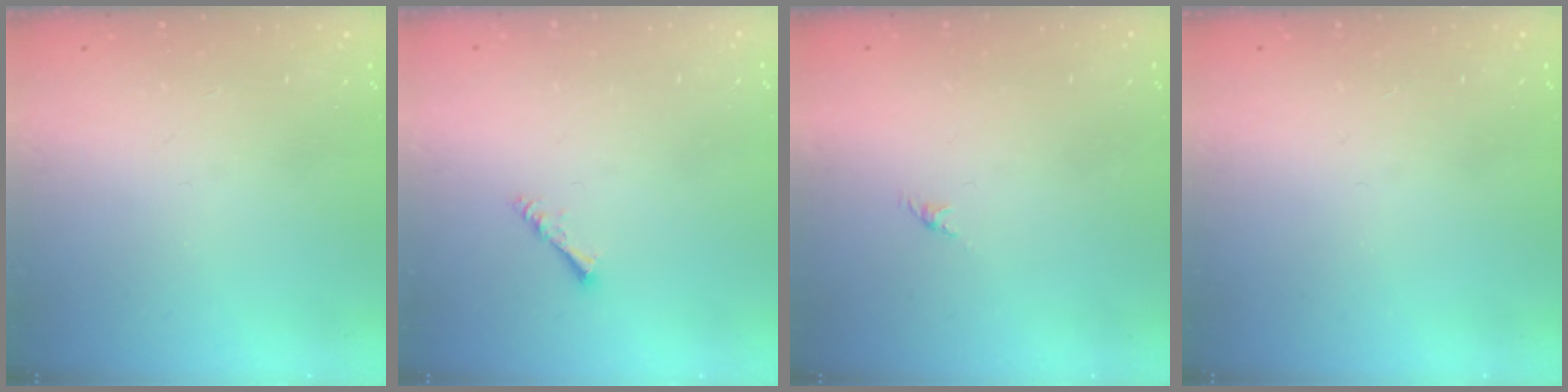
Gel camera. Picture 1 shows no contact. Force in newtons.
{"total": 1.6, "press": 1.5, "slide": 0.3}
{"total": 0.0}
{"total": 0.0}